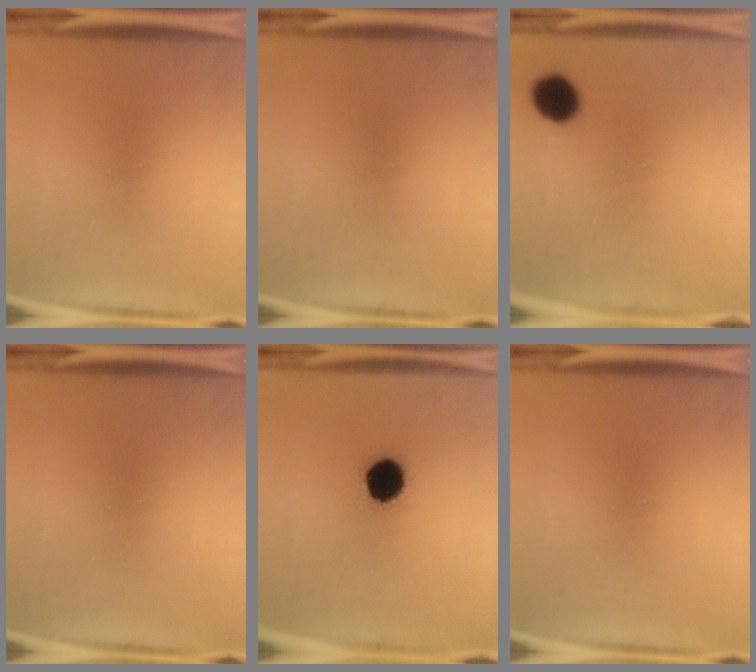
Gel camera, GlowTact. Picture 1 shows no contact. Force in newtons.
{"total": 0.0}
{"total": 7.8}
{"total": 0.0}
{"total": 11.8}
{"total": 0.0}